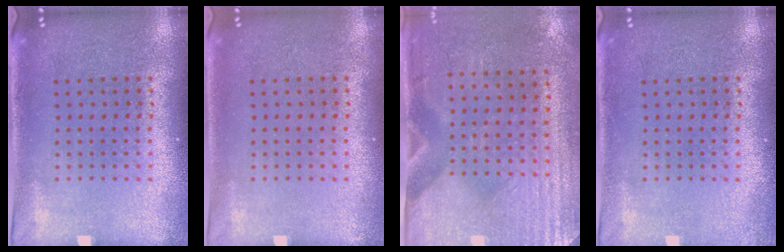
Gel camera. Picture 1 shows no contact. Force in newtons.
{"total": 0.0}
{"total": 3.0, "press": 2.6, "slide": 1.5}
{"total": 1.0, "press": 1.0, "slide": 0.3}